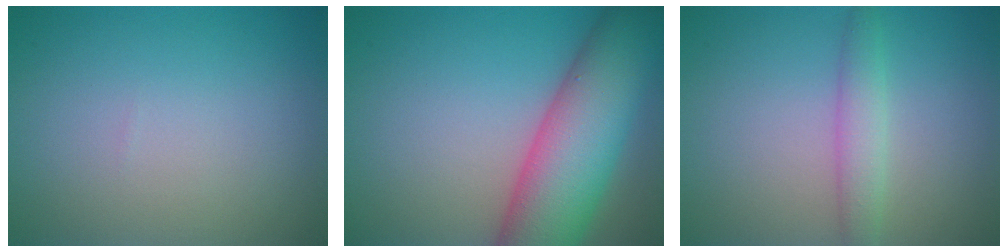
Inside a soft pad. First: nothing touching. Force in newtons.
{"total": 11.2, "press": 11.2, "slide": 0.4}
{"total": 2.3, "press": 2.3, "slide": 0.2}